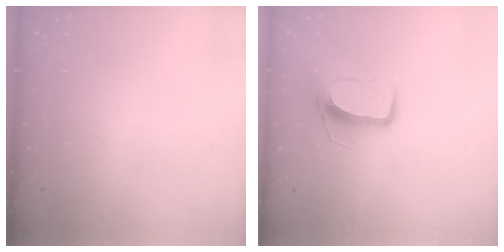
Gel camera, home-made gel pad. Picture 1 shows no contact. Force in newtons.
{"total": 9.8, "press": 9.8, "slide": 0.4}